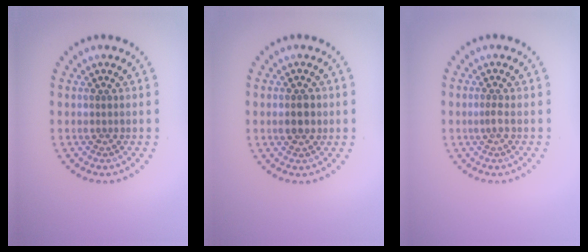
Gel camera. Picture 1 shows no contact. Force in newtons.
{"total": 2.1, "press": 2.1, "slide": 0.1}
{"total": 0.9, "press": 0.6, "slide": 0.6}